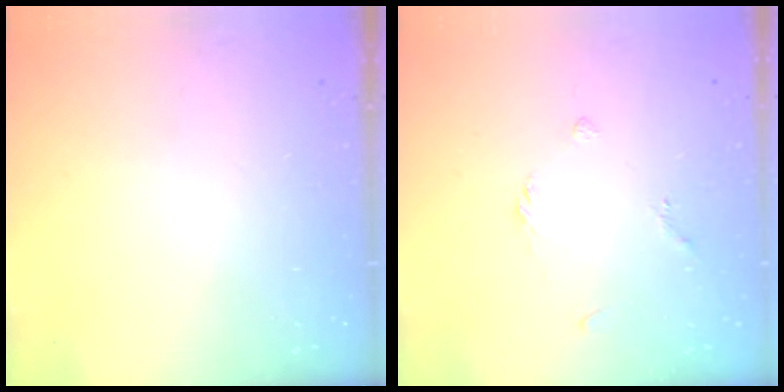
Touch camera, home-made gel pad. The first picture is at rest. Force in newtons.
{"total": 2.1, "press": 2.0, "slide": 0.6}